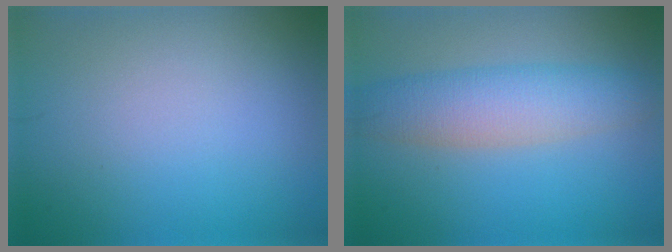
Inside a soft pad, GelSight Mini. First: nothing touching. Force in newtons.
{"total": 5.2, "press": 5.2, "slide": 0.1}